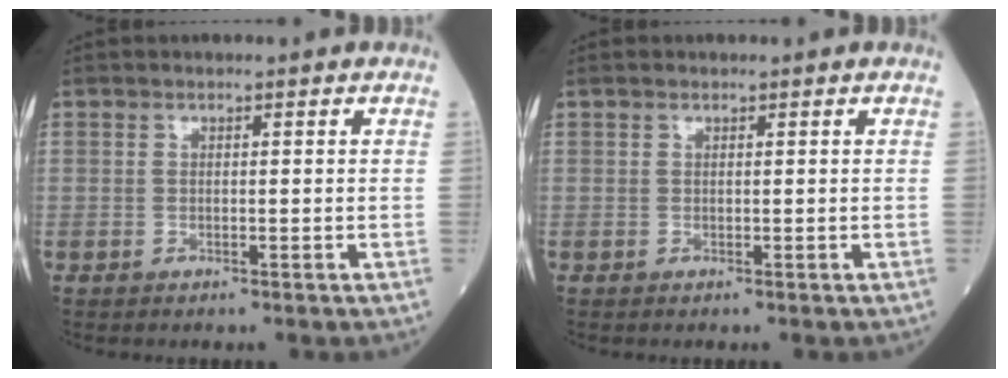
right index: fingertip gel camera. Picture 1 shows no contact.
{"total": 0.0}